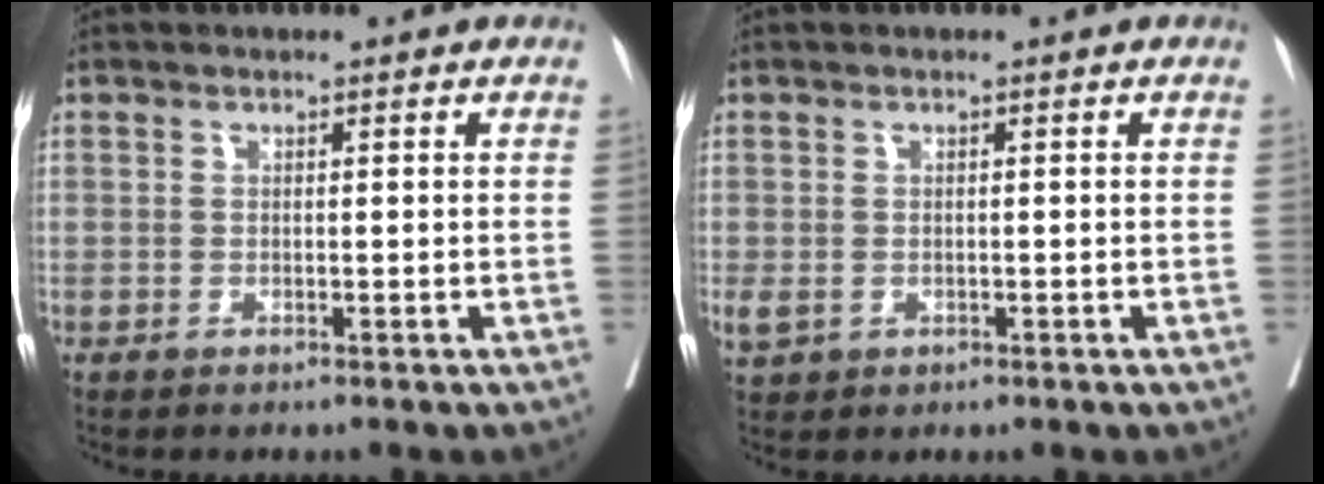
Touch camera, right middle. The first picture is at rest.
{"total": 2.4, "force": [-0.4, 1.8, 1.4], "torque": [-0.035, -0.003, 0.002]}